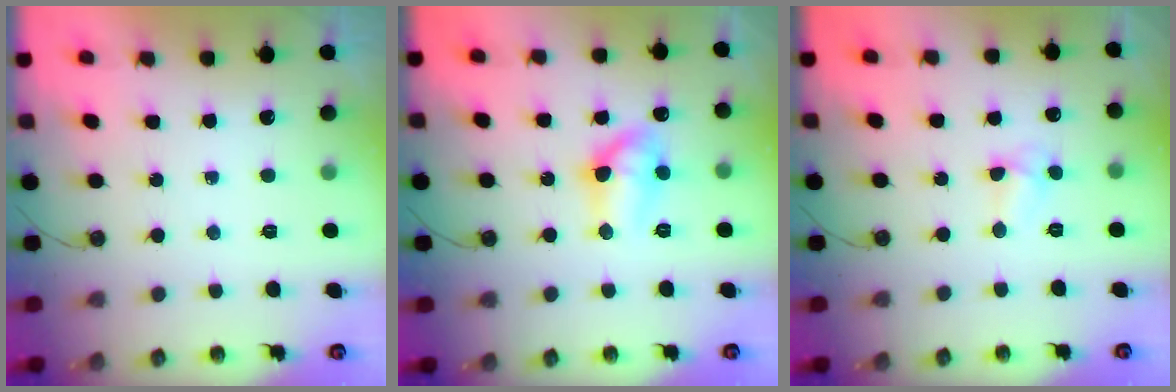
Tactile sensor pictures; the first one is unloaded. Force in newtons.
{"total": 9.7, "press": 9.7, "slide": 0.8}
{"total": 4.1, "press": 4.0, "slide": 0.4}